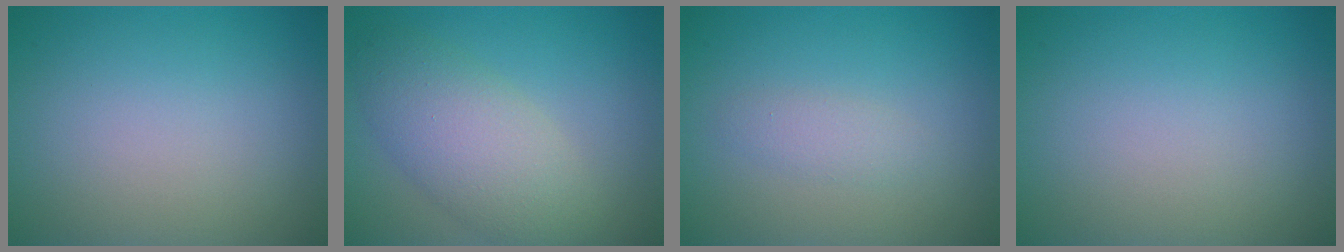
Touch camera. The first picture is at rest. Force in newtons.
{"total": 5.6, "press": 5.6, "slide": 0.1}
{"total": 1.3, "press": 1.3, "slide": 0.0}
{"total": 0.0}